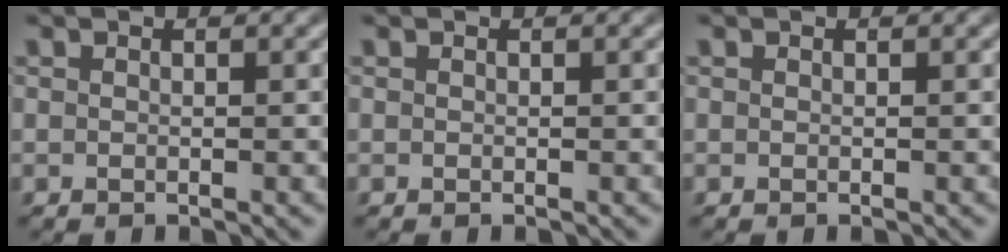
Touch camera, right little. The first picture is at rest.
{"total": 0.0}
{"total": 0.0}